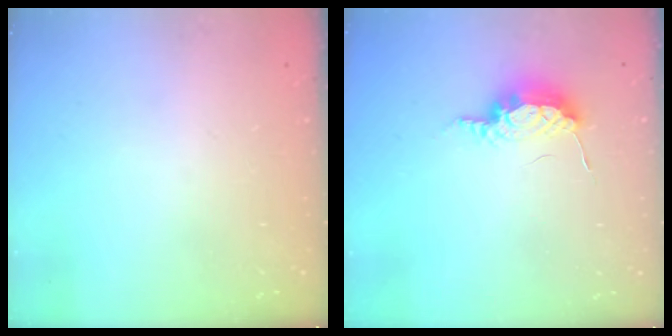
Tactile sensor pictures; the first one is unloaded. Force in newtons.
{"total": 7.8, "press": 7.6, "slide": 1.8}